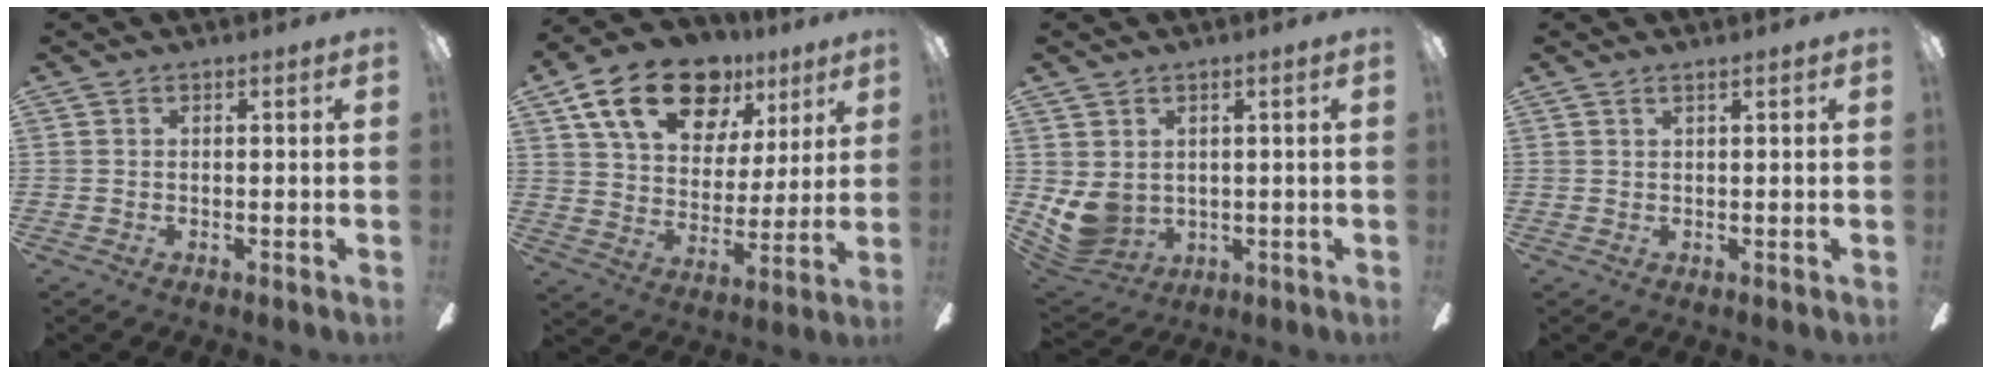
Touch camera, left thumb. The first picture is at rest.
{"total": 20.3, "force": [11.9, 12.2, 11.0], "torque": [-0.178, -0.050, 0.212]}
{"total": 7.3, "force": [0.8, 6.2, 3.8], "torque": [-0.110, -0.019, 0.016]}
{"total": 0.8, "force": [0.6, 0.0, 0.5], "torque": [-0.011, -0.001, 0.011]}